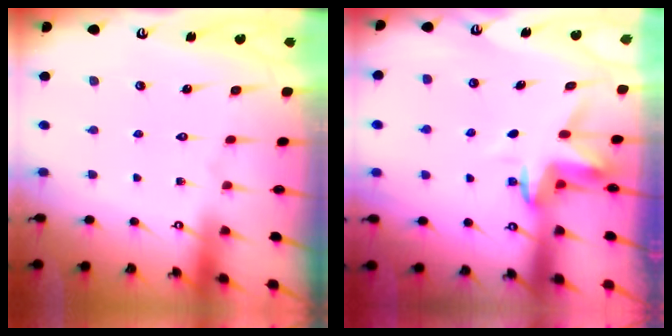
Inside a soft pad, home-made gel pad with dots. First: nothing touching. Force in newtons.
{"total": 3.6, "press": 3.6, "slide": 0.2}